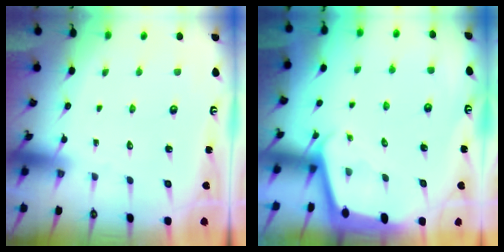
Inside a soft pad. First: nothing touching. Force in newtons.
{"total": 1.7, "press": 1.7, "slide": 0.0}